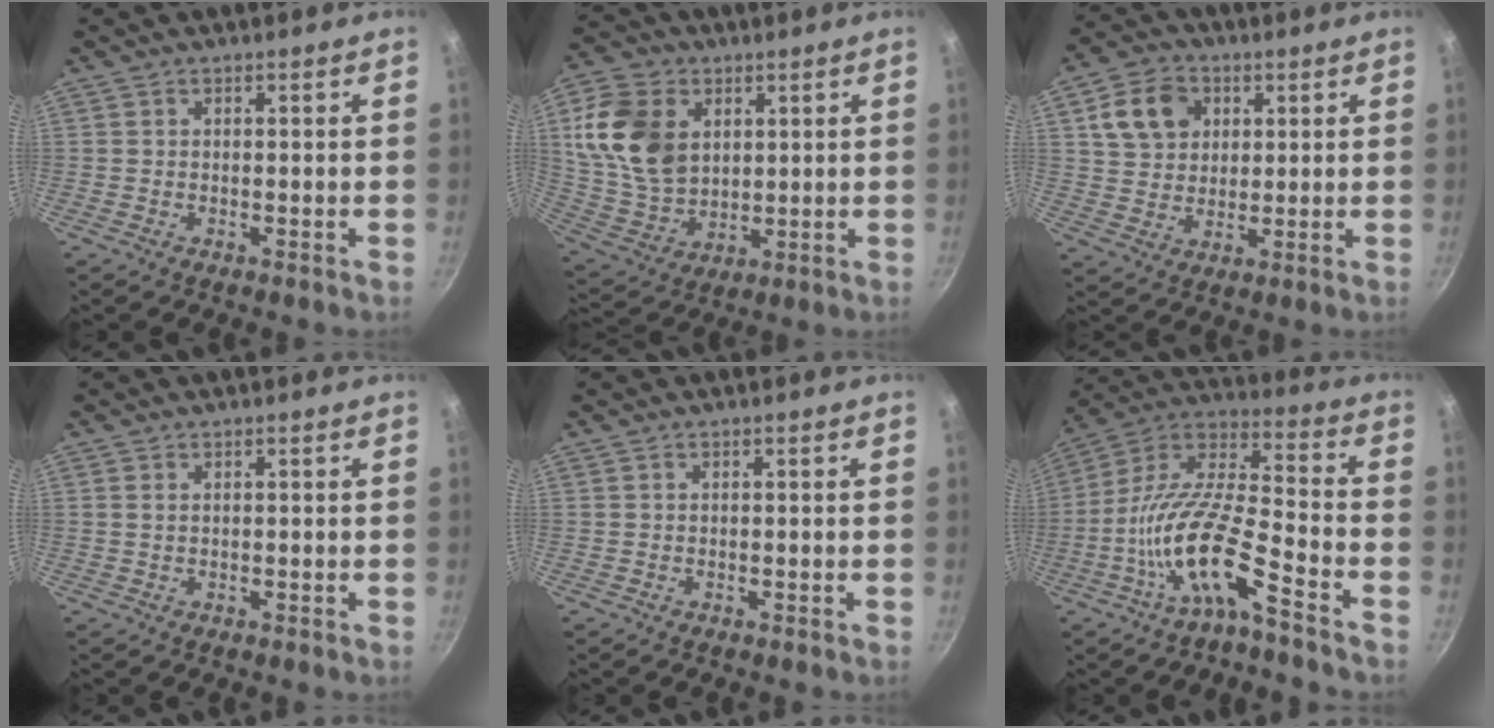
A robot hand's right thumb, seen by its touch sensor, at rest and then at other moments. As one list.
[{"total": 16.5, "force": [4.2, 12.0, 10.5], "torque": [-0.178, -0.010, 0.093]}, {"total": 10.4, "force": [3.5, 8.2, 5.3], "torque": [-0.074, 0.005, 0.059]}, {"total": 0.8, "force": [0.2, 0.5, 0.5], "torque": [-0.010, 0.002, 0.004]}, {"total": 0.0}, {"total": 15.5, "force": [-7.7, 3.9, 12.9], "torque": [-0.243, 0.059, -0.160]}]